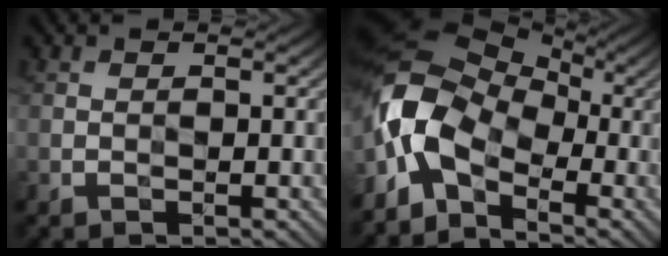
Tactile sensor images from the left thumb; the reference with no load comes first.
{"total": 11.4, "force": [-3.0, 6.9, 8.5], "torque": [-0.190, 0.005, -0.082]}